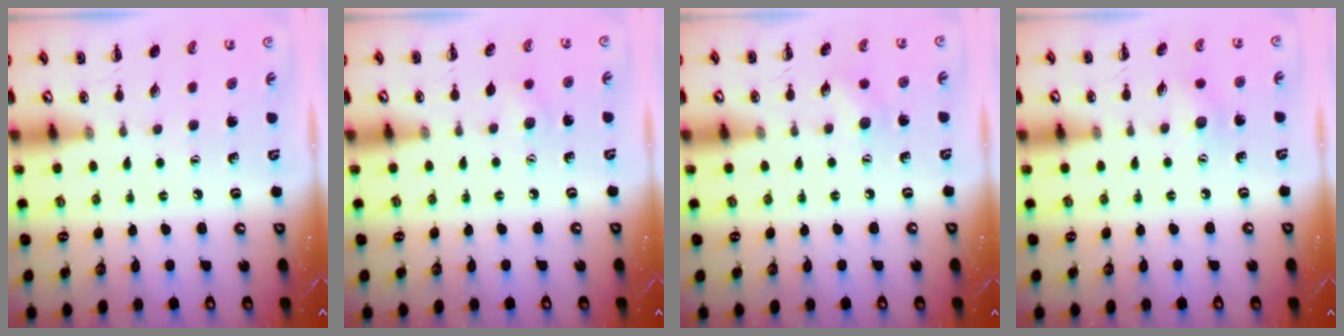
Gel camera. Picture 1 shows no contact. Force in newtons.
{"total": 5.4, "press": 5.3, "slide": 1.0}
{"total": 5.7, "press": 5.6, "slide": 1.3}
{"total": 6.0, "press": 5.8, "slide": 1.4}